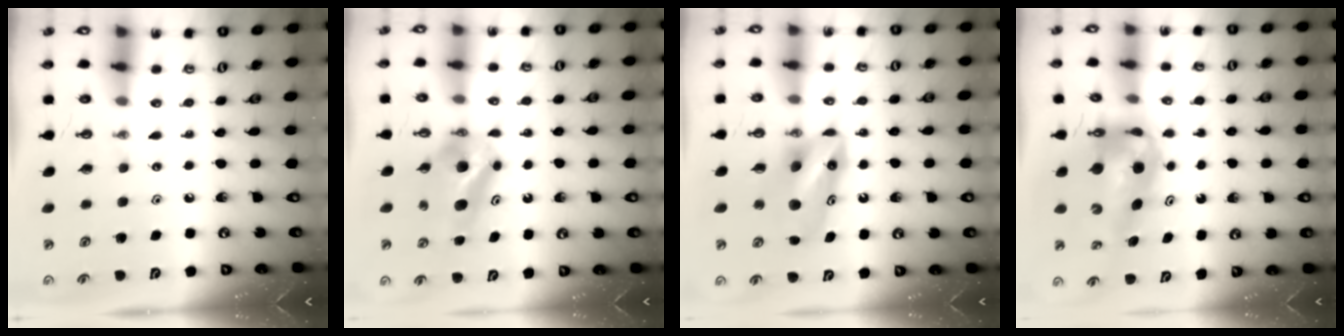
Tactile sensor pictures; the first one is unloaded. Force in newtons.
{"total": 8.5, "press": 5.7, "slide": 6.3}
{"total": 9.8, "press": 8.8, "slide": 4.2}
{"total": 8.4, "press": 8.3, "slide": 1.5}